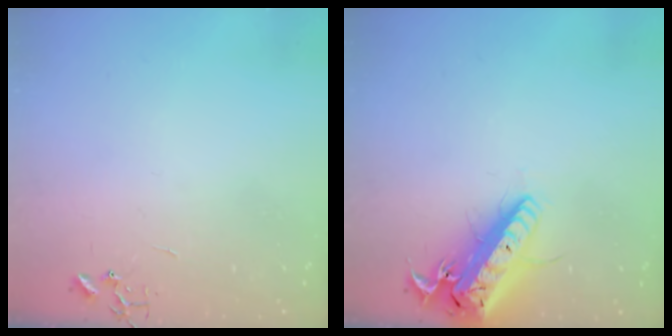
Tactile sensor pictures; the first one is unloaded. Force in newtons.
{"total": 18.3, "press": 17.9, "slide": 3.4}